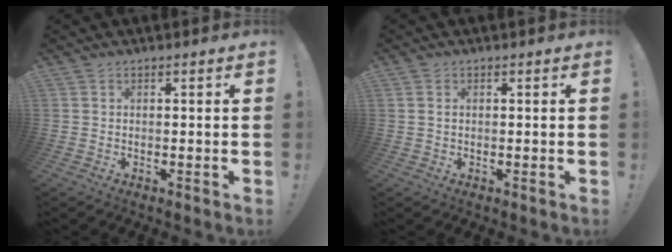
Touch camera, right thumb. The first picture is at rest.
{"total": 0.9, "force": [0.4, 0.7, 0.4], "torque": [-0.010, 0.004, 0.007]}